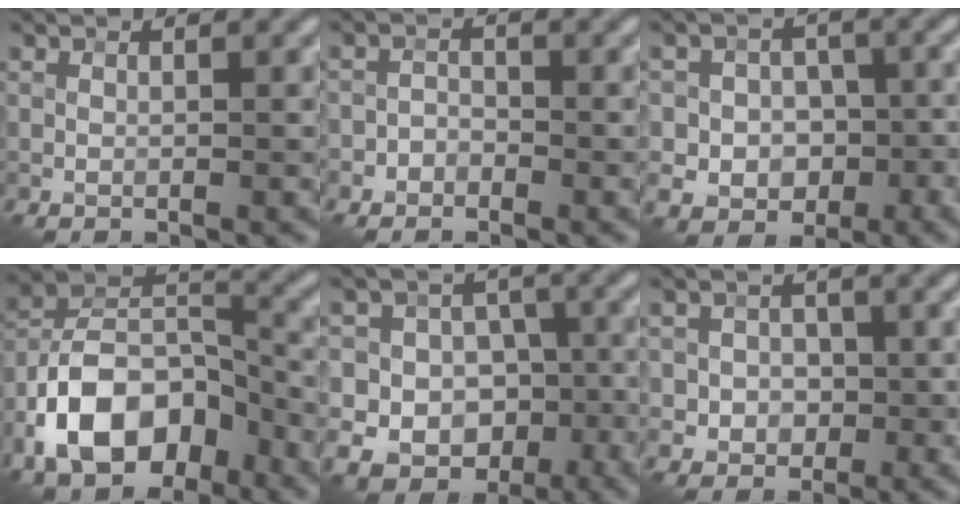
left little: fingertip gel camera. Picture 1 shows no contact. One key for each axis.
{"total": 1.4, "fx": -0.9, "fy": 1.0, "fz": 0.1, "tx": 0.008, "ty": 0.006, "tz": -0.024}
{"total": 6.3, "fx": -1.3, "fy": 5.7, "fz": 2.4, "tx": -0.015, "ty": 0.021, "tz": -0.046}
{"total": 11.2, "fx": -5.9, "fy": 6.5, "fz": 6.9, "tx": -0.122, "ty": 0.010, "tz": -0.119}
{"total": 12.3, "fx": -4.2, "fy": 10.8, "fz": 4.0, "tx": -0.054, "ty": 0.012, "tz": -0.080}
{"total": 3.5, "fx": -0.5, "fy": 3.2, "fz": 1.4, "tx": -0.001, "ty": 0.000, "tz": -0.024}